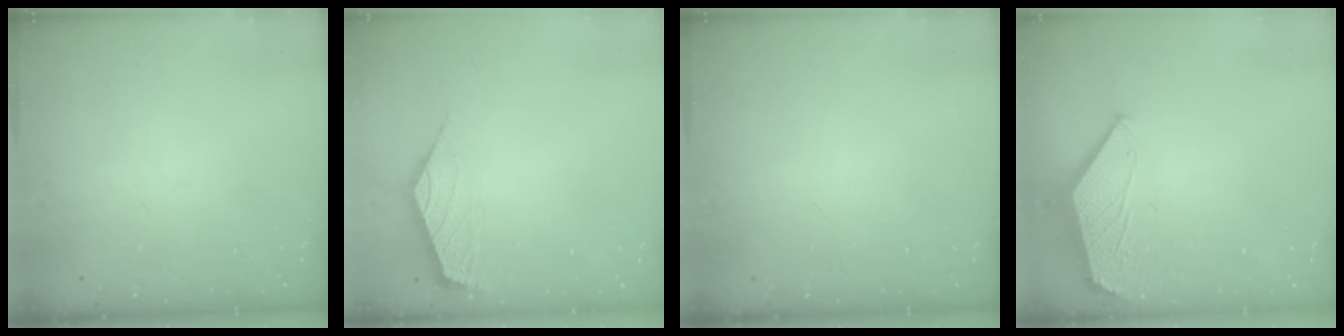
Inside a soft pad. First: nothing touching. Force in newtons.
{"total": 2.4, "press": 2.3, "slide": 0.6}
{"total": 0.0}
{"total": 1.5, "press": 1.5, "slide": 0.4}